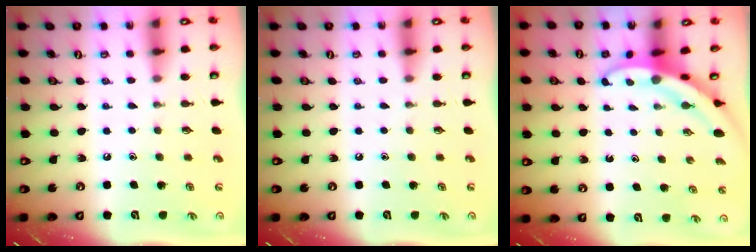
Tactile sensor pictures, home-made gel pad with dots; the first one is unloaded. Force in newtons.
{"total": 0.0}
{"total": 3.0, "press": 3.0, "slide": 0.3}